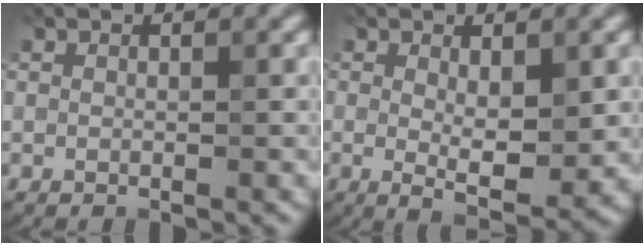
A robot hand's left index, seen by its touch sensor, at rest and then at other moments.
{"total": 4.4, "force": [0.3, 1.5, 4.1], "torque": [-0.068, -0.009, 0.009]}